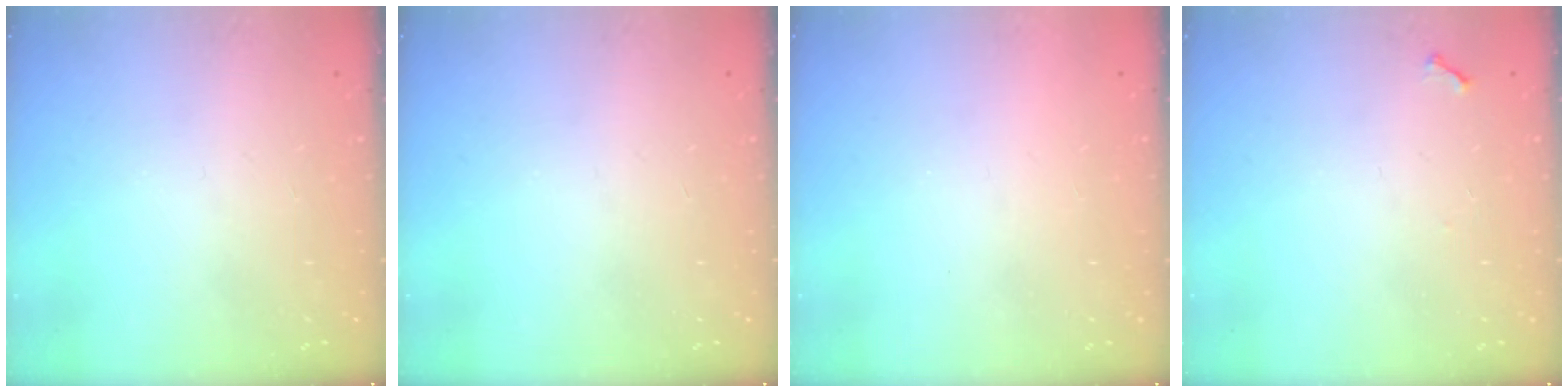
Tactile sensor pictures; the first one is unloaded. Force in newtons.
{"total": 0.0}
{"total": 1.5, "press": 1.5, "slide": 0.1}
{"total": 3.8, "press": 3.8, "slide": 0.5}